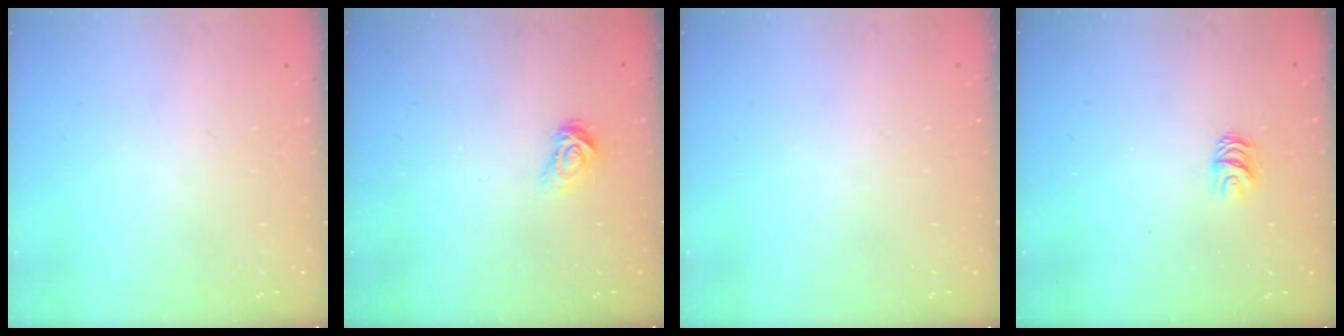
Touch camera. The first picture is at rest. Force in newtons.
{"total": 4.0, "press": 4.0, "slide": 0.4}
{"total": 0.0}
{"total": 5.2, "press": 5.2, "slide": 0.5}